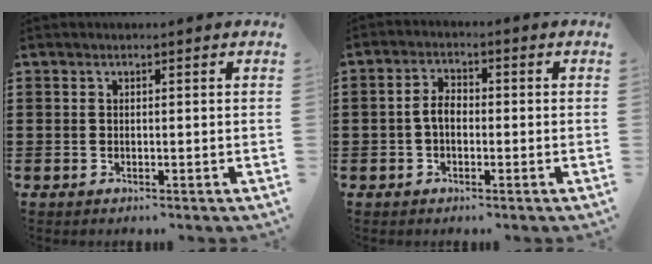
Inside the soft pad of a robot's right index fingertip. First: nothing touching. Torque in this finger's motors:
{"motor_torque": [0.84, -0.61, 0.39, 0.10]}